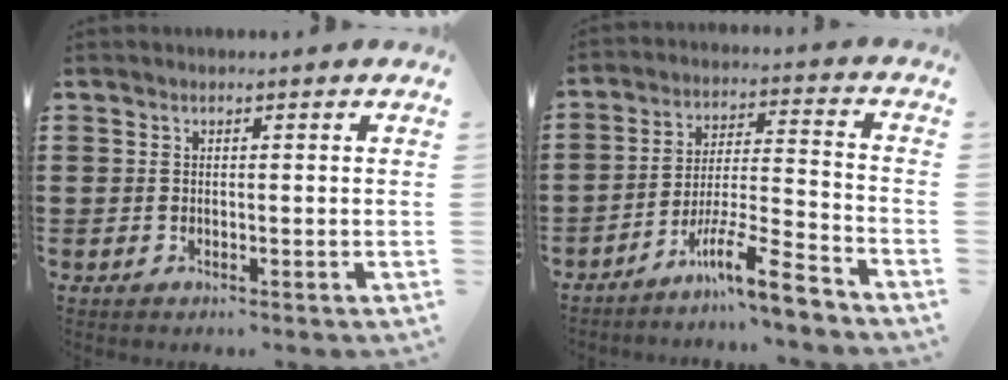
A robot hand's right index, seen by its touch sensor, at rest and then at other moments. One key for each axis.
{"total": 10.1, "fx": -7.9, "fy": 0.8, "fz": 6.3, "tx": -0.107, "ty": 0.014, "tz": -0.150}